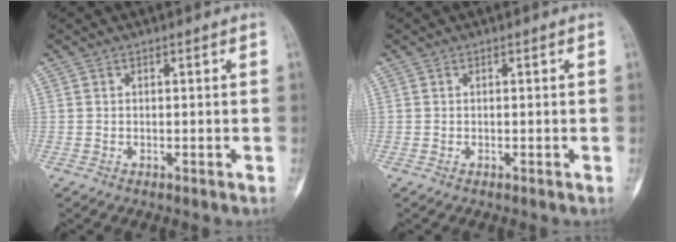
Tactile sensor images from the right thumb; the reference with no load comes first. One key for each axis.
{"total": 0.0}